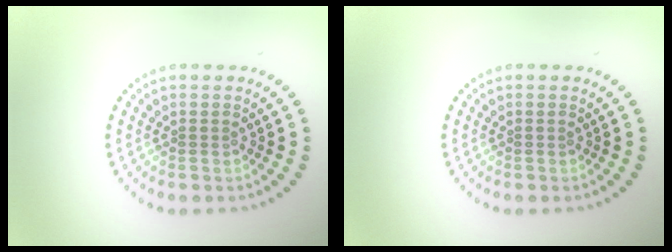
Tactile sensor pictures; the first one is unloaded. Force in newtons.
{"total": 0.0}